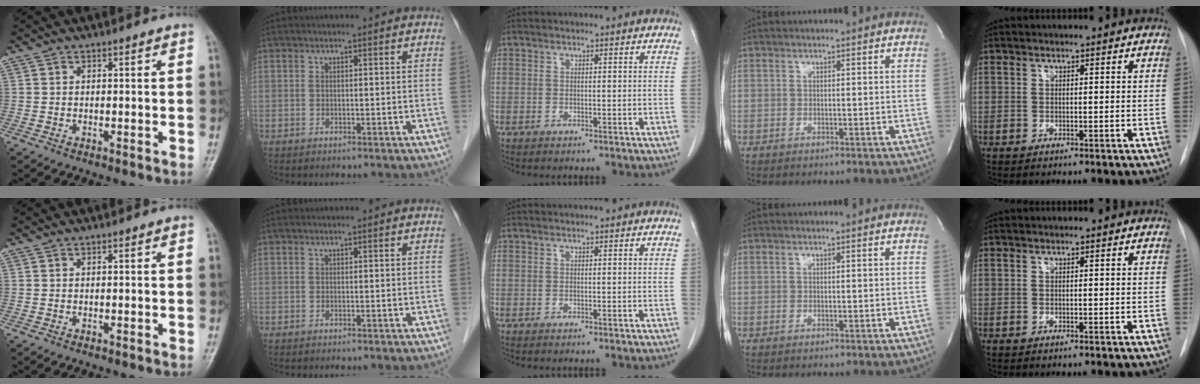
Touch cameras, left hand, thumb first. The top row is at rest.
{}